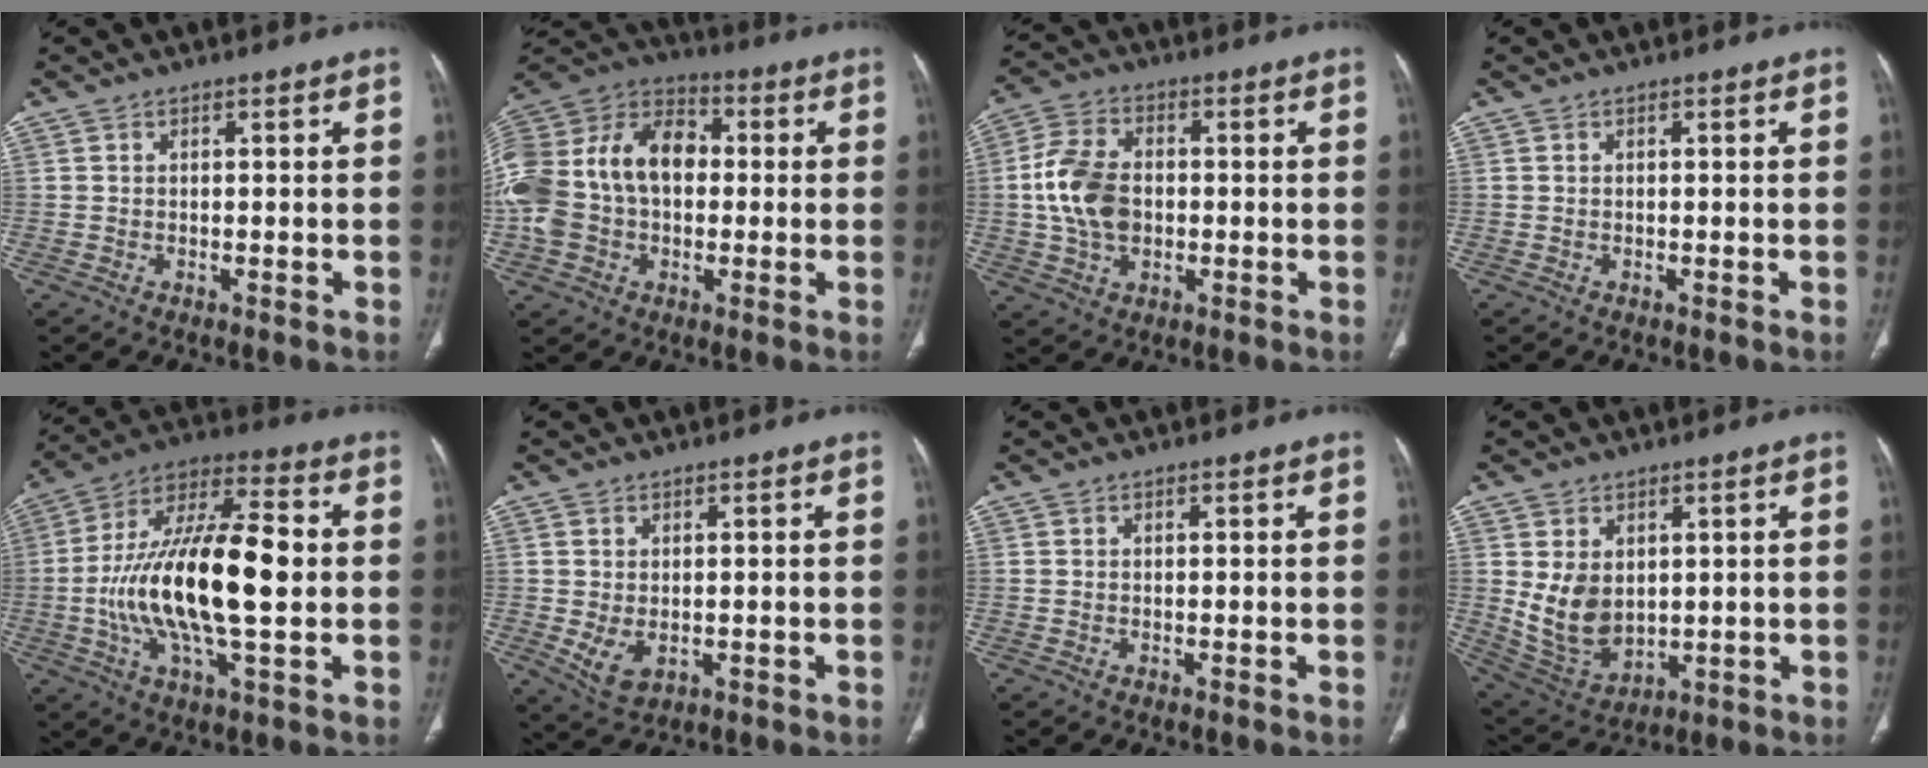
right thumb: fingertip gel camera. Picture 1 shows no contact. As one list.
[{"total": 22.1, "force": [0.2, 15.5, 15.8], "torque": [-0.332, 0.041, 0.004]}, {"total": 11.2, "force": [-0.4, 7.6, 8.2], "torque": [-0.153, 0.013, -0.010]}, {"total": 0.0}, {"total": 22.3, "force": [-1.2, 8.2, 20.7], "torque": [-0.383, 0.023, -0.026]}, {"total": 4.6, "force": [-0.5, 3.1, 3.4], "torque": [-0.065, -0.009, 0.006]}, {"total": 0.0}, {"total": 9.9, "force": [1.4, 7.1, 6.8], "torque": [-0.109, -0.018, 0.055]}]